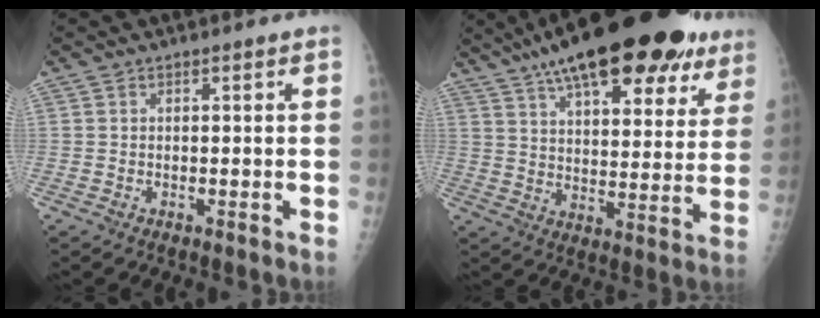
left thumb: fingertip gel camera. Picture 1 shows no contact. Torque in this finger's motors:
{"motor_torque": [3.32, 1.69, 1.86, -0.91, 0.37]}